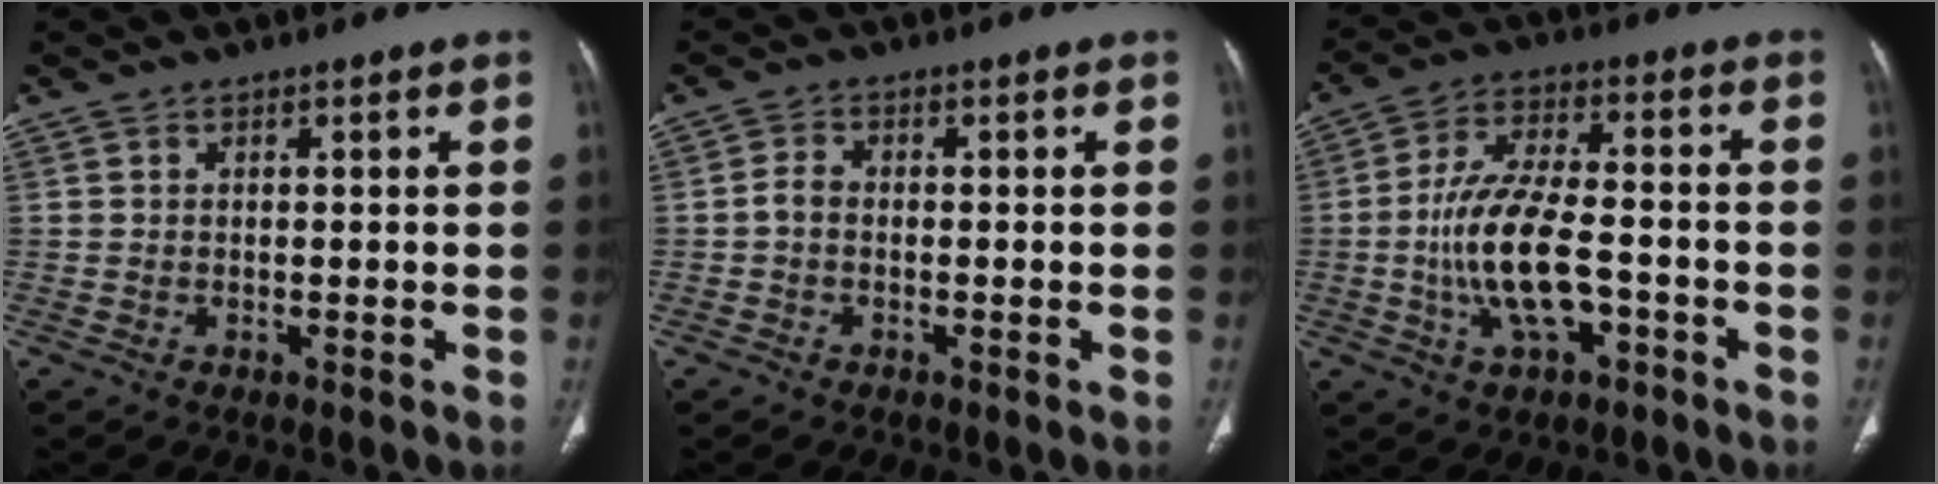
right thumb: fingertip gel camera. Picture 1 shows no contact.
{"total": 1.9, "force": [-0.6, 1.3, 1.4], "torque": [-0.026, 0.005, -0.017]}
{"total": 12.5, "force": [-3.3, 5.6, 10.7], "torque": [-0.209, 0.024, -0.061]}